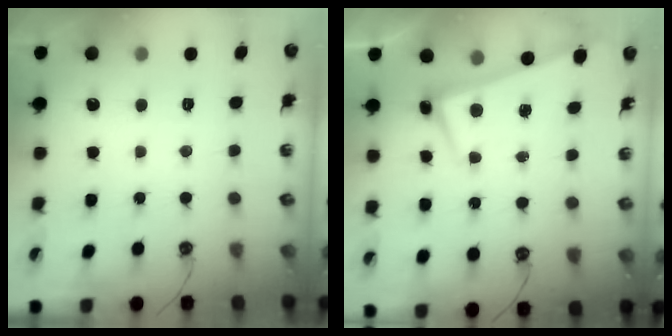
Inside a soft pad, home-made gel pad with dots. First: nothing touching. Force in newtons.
{"total": 1.3, "press": 1.0, "slide": 0.8}